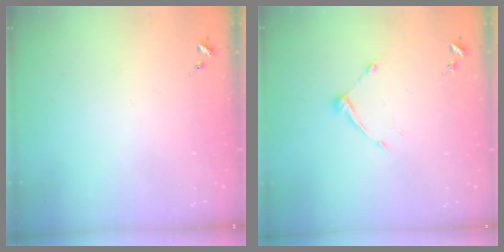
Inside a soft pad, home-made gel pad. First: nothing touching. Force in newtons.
{"total": 7.3, "press": 7.3, "slide": 0.5}